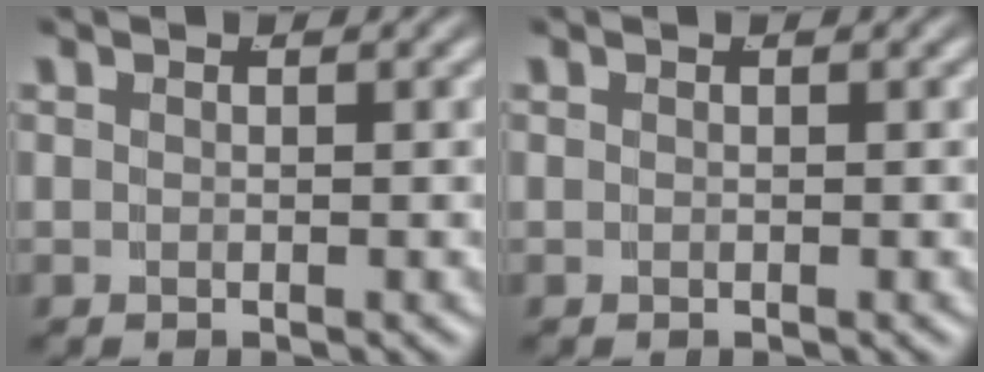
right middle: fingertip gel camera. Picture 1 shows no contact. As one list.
[{"total": 0.0}]